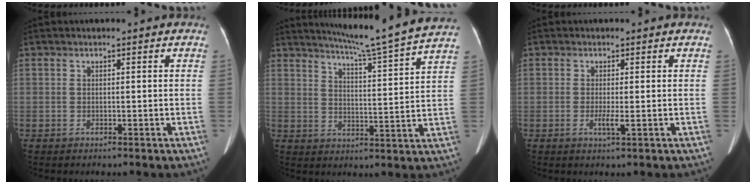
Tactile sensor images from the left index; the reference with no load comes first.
{"total": 14.7, "force": [13.1, -2.1, 6.3], "torque": [-0.109, -0.028, 0.174]}
{"total": 1.7, "force": [-0.4, 0.0, 1.6], "torque": [-0.034, -0.005, -0.007]}